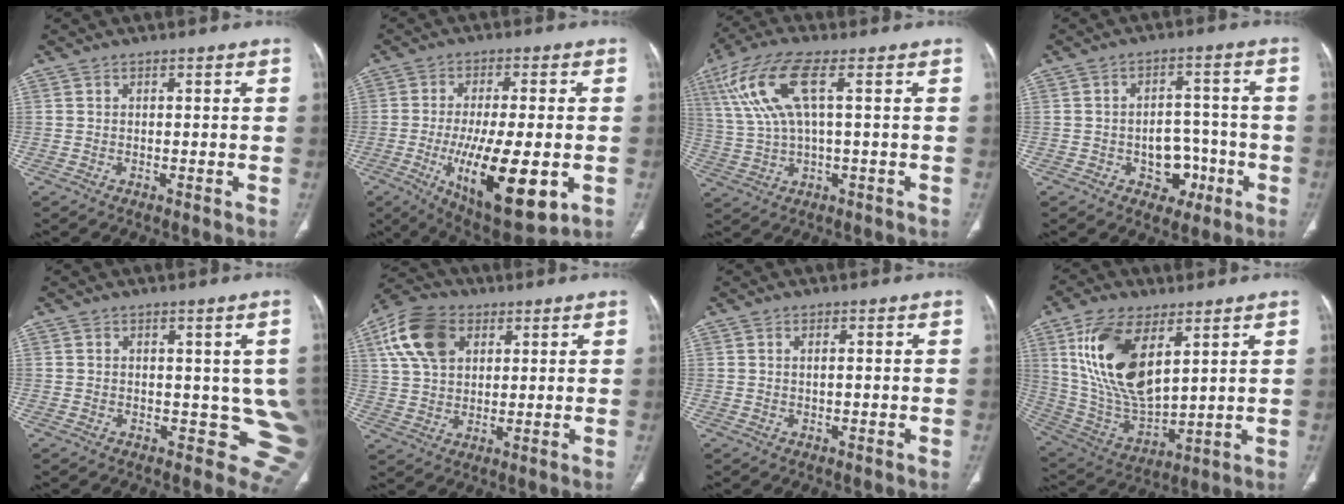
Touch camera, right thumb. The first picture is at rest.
{"total": 18.8, "force": [-4.7, 6.3, 17.1], "torque": [-0.285, -0.017, -0.060]}
{"total": 11.5, "force": [3.8, 3.1, 10.4], "torque": [-0.258, 0.011, 0.080]}
{"total": 7.5, "force": [-2.8, 5.6, 4.2], "torque": [-0.022, 0.033, -0.033]}
{"total": 5.9, "force": [0.3, 3.9, 4.4], "torque": [-0.018, -0.010, 0.011]}
{"total": 12.7, "force": [5.0, 8.6, 8.0], "torque": [-0.142, 0.002, 0.091]}
{"total": 1.0, "force": [0.3, 0.3, 0.9], "torque": [-0.021, 0.001, 0.005]}
{"total": 18.9, "force": [7.5, 9.0, 14.9], "torque": [-0.277, -0.029, 0.156]}